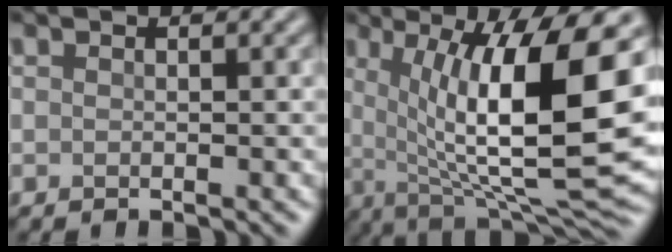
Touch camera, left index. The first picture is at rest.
{"total": 14.9, "force": [2.3, 4.6, 13.9], "torque": [-0.211, -0.009, 0.039]}